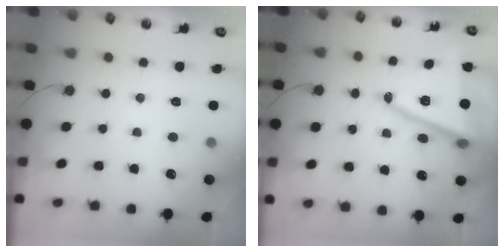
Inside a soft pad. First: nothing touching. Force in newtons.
{"total": 13.8, "press": 13.2, "slide": 4.0}